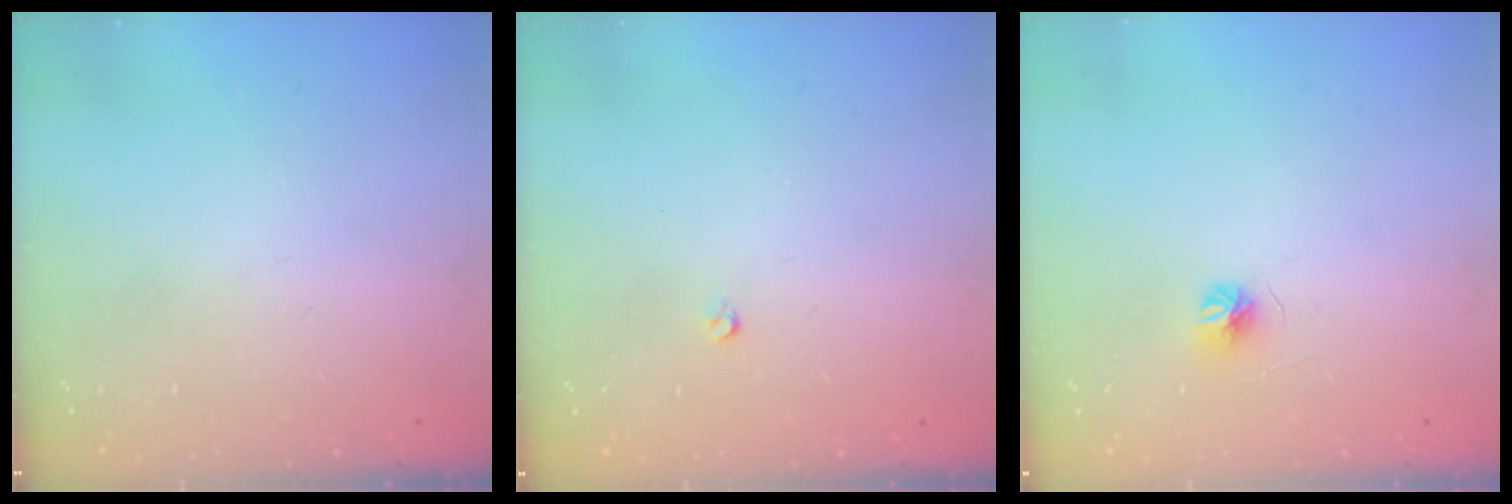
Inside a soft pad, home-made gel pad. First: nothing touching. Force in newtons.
{"total": 2.6, "press": 2.5, "slide": 0.4}
{"total": 4.5, "press": 4.5, "slide": 0.4}